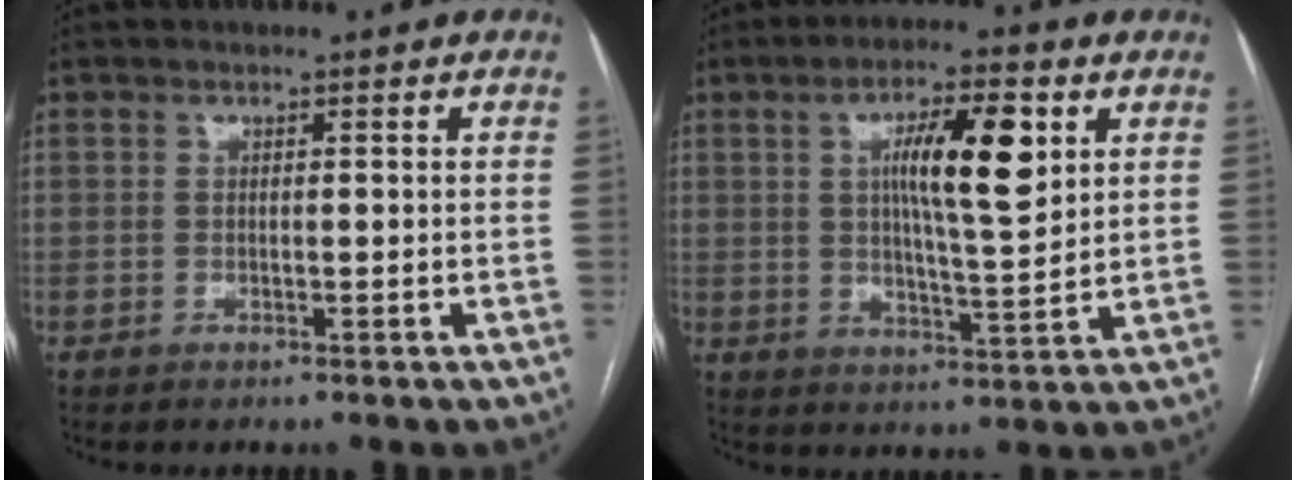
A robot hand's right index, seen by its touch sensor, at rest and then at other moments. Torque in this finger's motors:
{"motor_torque": [1.19, 0.95, 0.29, 0.15]}